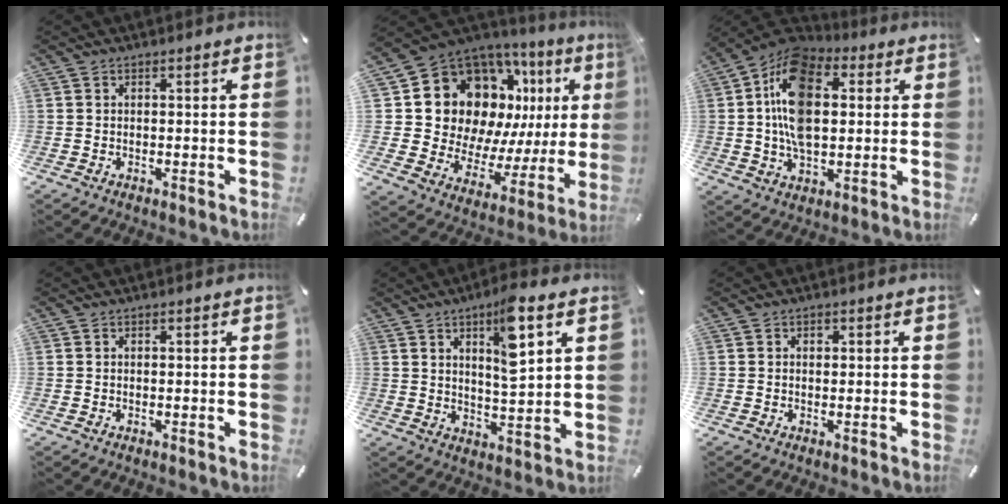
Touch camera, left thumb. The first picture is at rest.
{"total": 18.7, "force": [9.0, 13.4, 9.4], "torque": [-0.148, -0.079, 0.186]}
{"total": 17.2, "force": [2.5, 10.9, 13.0], "torque": [-0.264, 0.001, 0.040]}
{"total": 0.0}
{"total": 10.7, "force": [5.3, 2.9, 8.8], "torque": [-0.132, -0.025, 0.081]}
{"total": 0.9, "force": [0.2, 0.7, 0.4], "torque": [-0.002, 0.000, 0.001]}